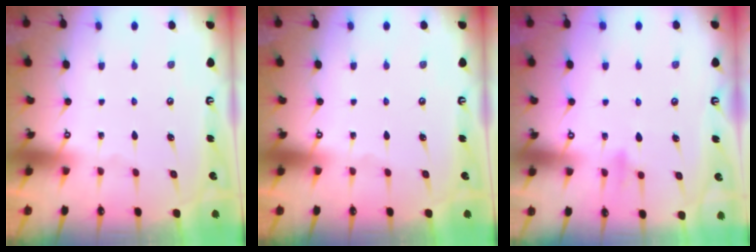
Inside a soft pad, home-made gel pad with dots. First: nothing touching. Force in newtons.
{"total": 0.0}
{"total": 9.1, "press": 9.0, "slide": 1.7}